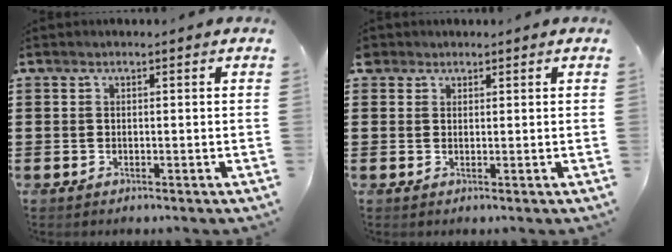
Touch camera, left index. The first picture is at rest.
{"total": 1.6, "force": [1.2, 1.0, 0.1], "torque": [-0.007, 0.006, 0.024]}